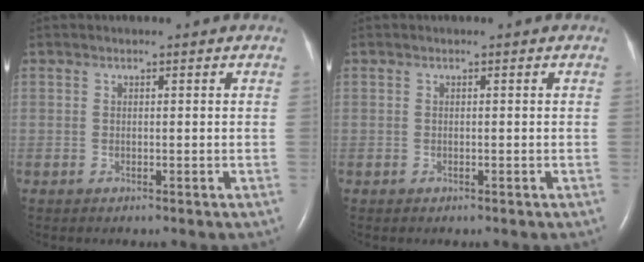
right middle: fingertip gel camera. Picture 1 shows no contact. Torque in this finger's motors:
{"motor_torque": [-0.15, 0.07, 0.02, 0.01]}